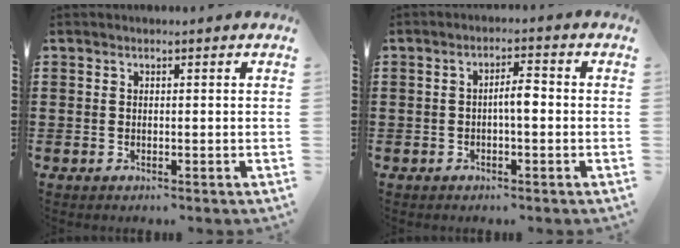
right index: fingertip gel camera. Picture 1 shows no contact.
{"total": 3.2, "force": [-0.5, 0.8, 3.1], "torque": [-0.056, 0.007, -0.012]}